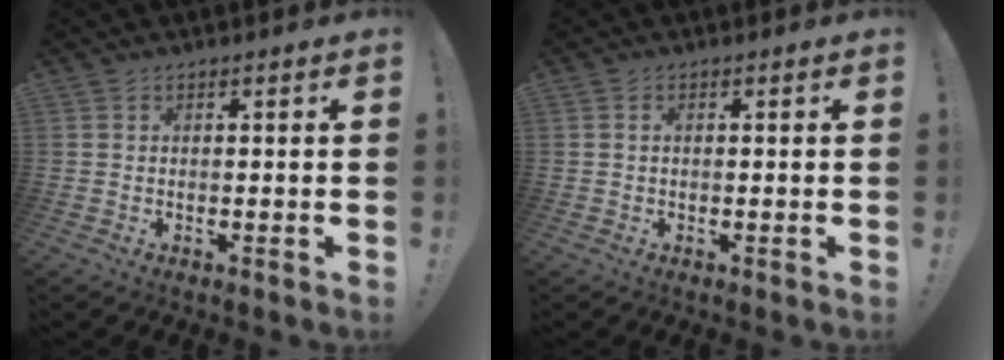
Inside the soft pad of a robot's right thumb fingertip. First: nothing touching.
{"total": 0.9, "force": [0.1, 0.5, 0.7], "torque": [-0.021, 0.007, 0.002]}